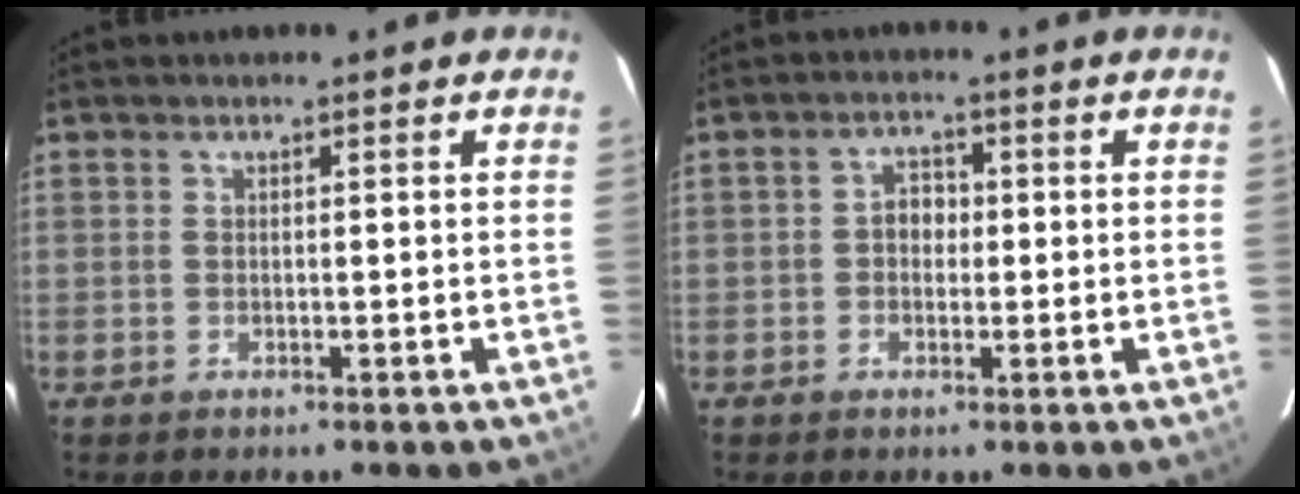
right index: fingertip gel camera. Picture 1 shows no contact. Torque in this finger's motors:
{"motor_torque": [0.32, -0.06, 0.16, 0.05]}